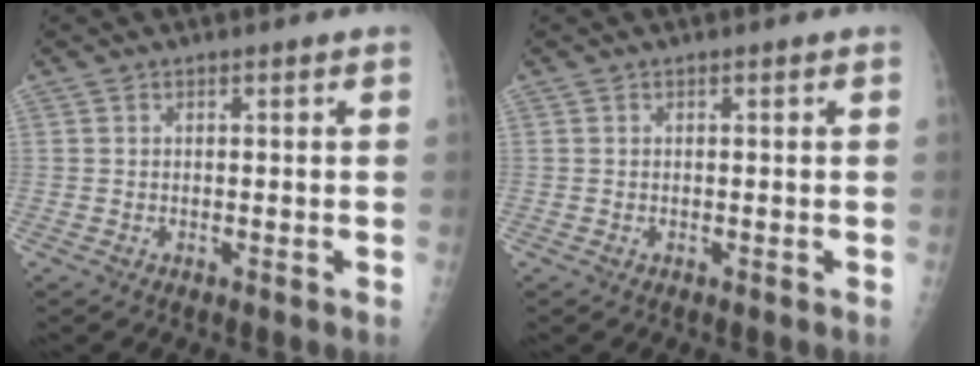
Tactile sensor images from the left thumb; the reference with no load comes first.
{"total": 0.0}